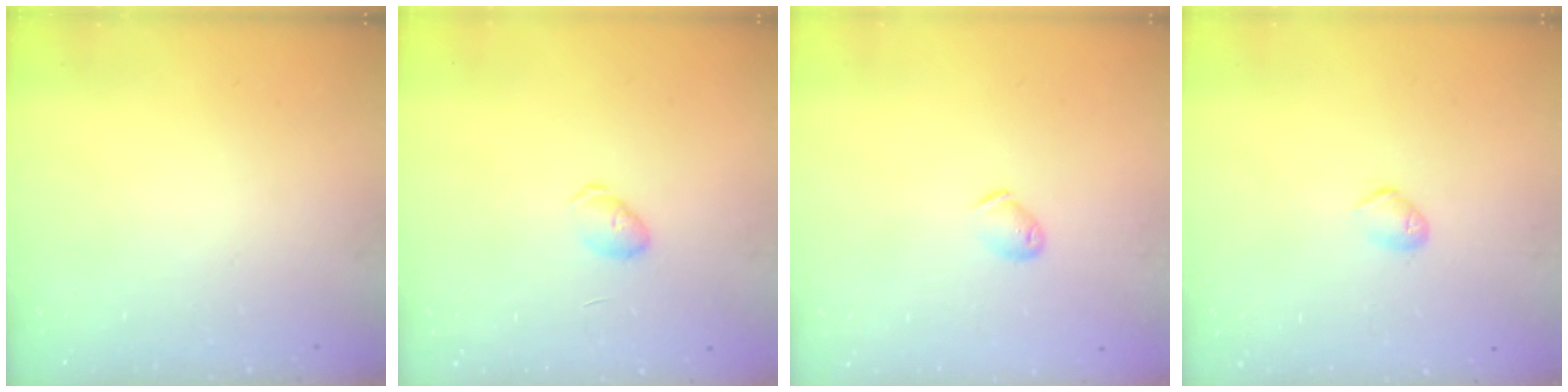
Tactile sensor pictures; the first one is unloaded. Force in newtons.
{"total": 4.5, "press": 4.5, "slide": 0.5}
{"total": 3.7, "press": 3.6, "slide": 0.6}
{"total": 4.9, "press": 4.9, "slide": 0.8}